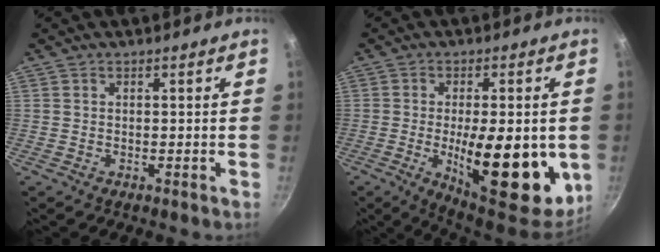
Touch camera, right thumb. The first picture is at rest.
{"total": 19.8, "force": [-3.2, 7.6, 18.0], "torque": [-0.231, -0.009, -0.035]}